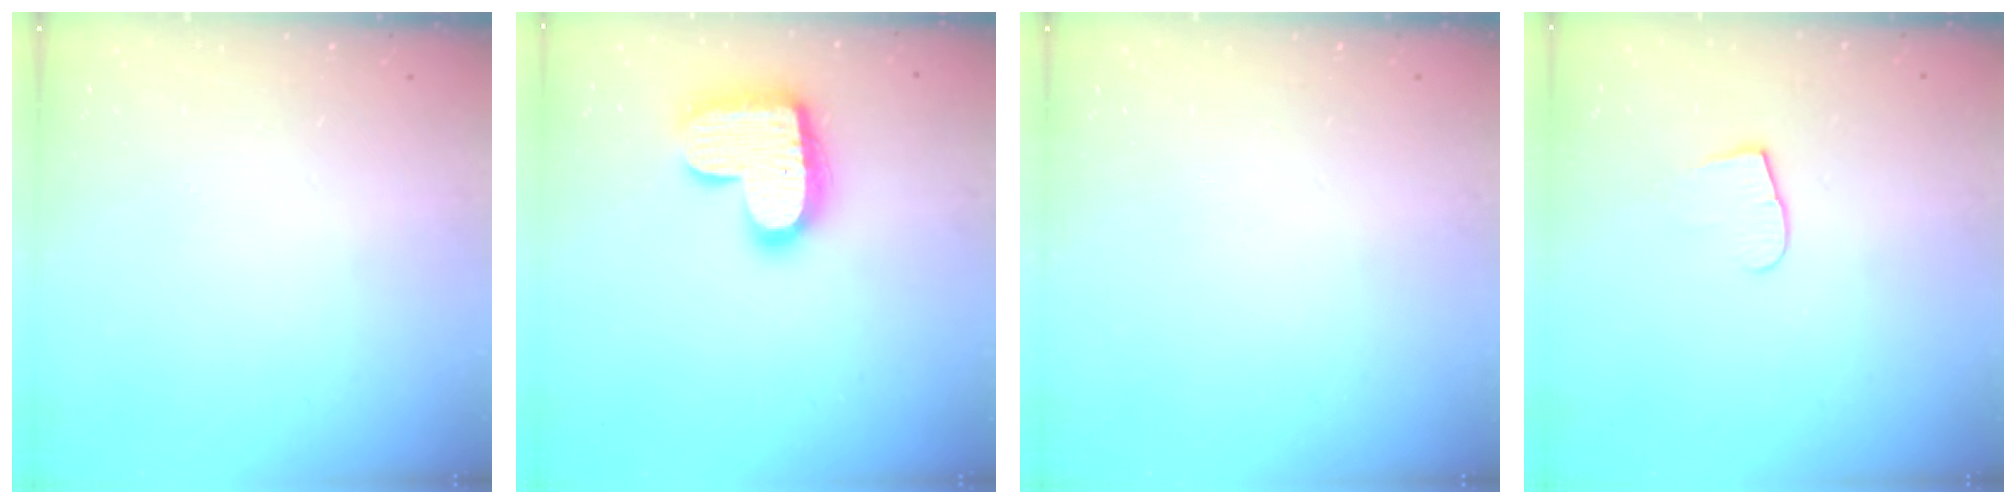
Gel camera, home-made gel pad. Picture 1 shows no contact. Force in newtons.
{"total": 17.5, "press": 17.5, "slide": 1.0}
{"total": 0.0}
{"total": 5.7, "press": 5.7, "slide": 0.5}